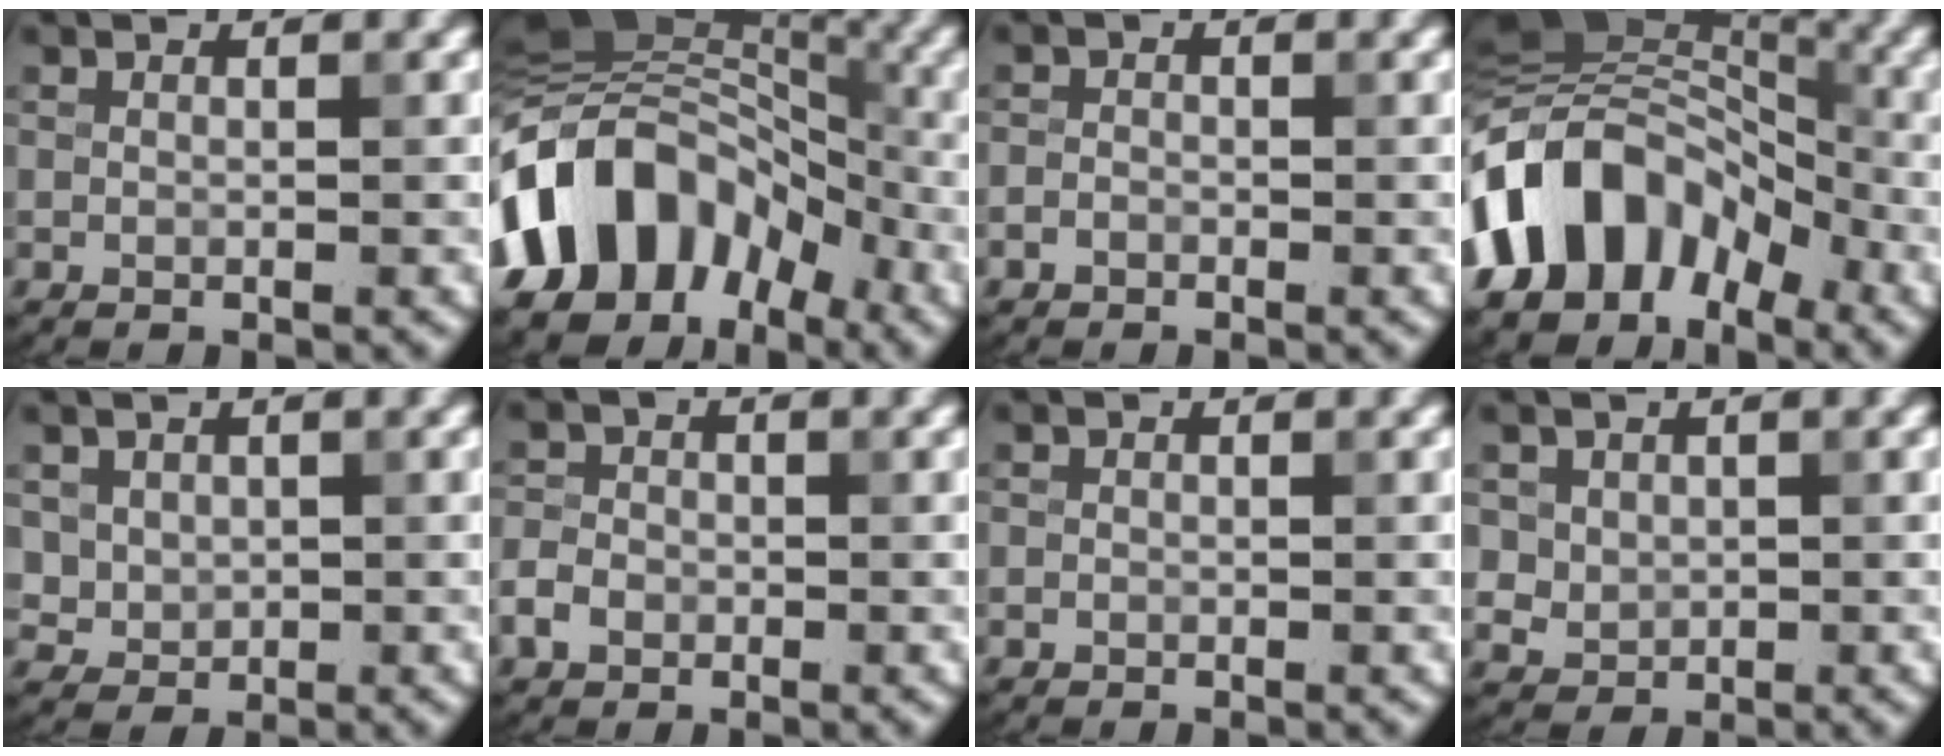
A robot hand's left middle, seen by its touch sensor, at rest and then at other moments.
{"total": 13.3, "force": [-5.2, 9.3, 7.9], "torque": [-0.138, 0.019, -0.107]}
{"total": 0.9, "force": [-0.6, 0.6, 0.3], "torque": [-0.003, 0.002, -0.015]}
{"total": 11.9, "force": [-5.3, 8.0, 7.1], "torque": [-0.118, 0.022, -0.117]}
{"total": 2.3, "force": [0.8, 1.9, 0.8], "torque": [-0.026, -0.008, 0.034]}
{"total": 2.3, "force": [-1.1, 1.8, 1.0], "torque": [-0.019, 0.003, -0.025]}
{"total": 0.0}
{"total": 2.0, "force": [0.7, 1.8, 0.6], "torque": [-0.018, -0.009, 0.034]}